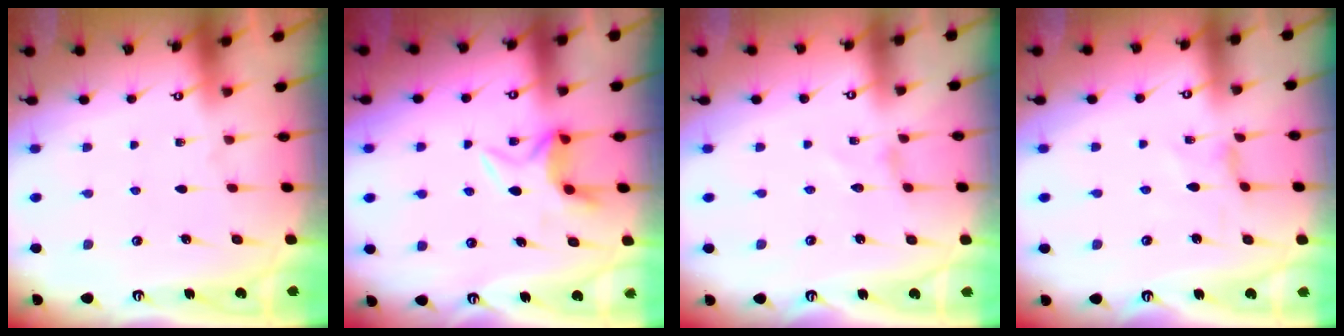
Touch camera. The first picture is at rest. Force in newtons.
{"total": 5.0, "press": 4.8, "slide": 1.3}
{"total": 0.0}
{"total": 1.1, "press": 1.0, "slide": 0.4}